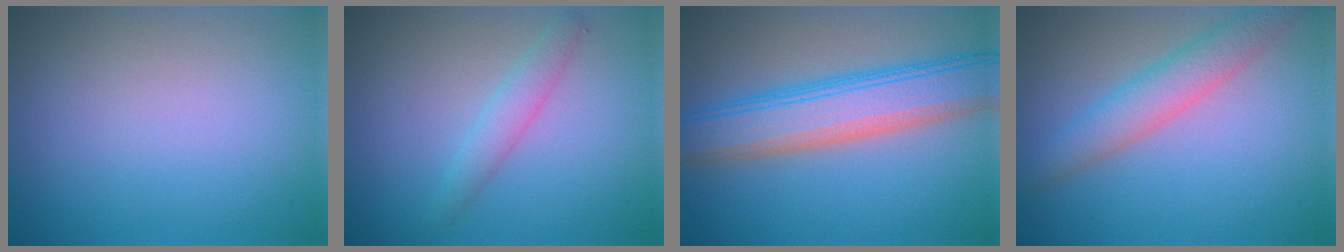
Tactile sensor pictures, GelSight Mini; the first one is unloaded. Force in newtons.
{"total": 2.0, "press": 2.0, "slide": 0.1}
{"total": 7.4, "press": 7.4, "slide": 0.4}
{"total": 3.8, "press": 3.8, "slide": 0.2}